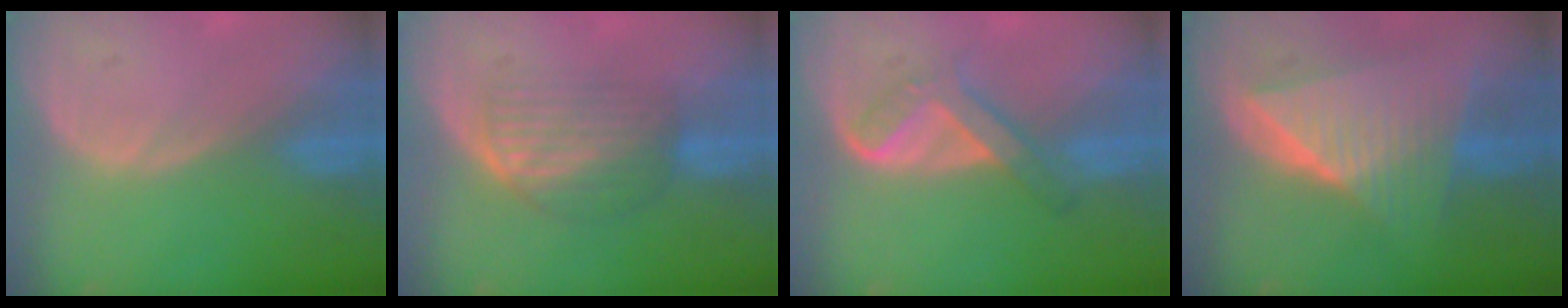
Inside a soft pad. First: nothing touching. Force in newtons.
{"total": 6.0, "press": 5.8, "slide": 1.6}
{"total": 5.3, "press": 5.1, "slide": 1.4}
{"total": 9.9, "press": 9.8, "slide": 0.6}